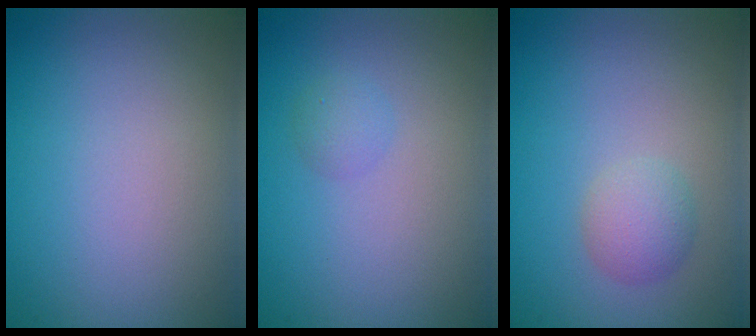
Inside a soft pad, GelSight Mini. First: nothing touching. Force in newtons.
{"total": 1.0, "press": 1.0, "slide": 0.0}
{"total": 2.0, "press": 2.0, "slide": 0.1}